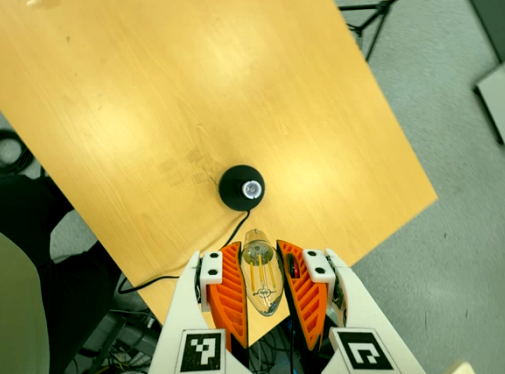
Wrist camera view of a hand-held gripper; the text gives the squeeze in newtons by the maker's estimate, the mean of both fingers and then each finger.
{"total": 21.4, "left": 22.8, "right": 20.1}